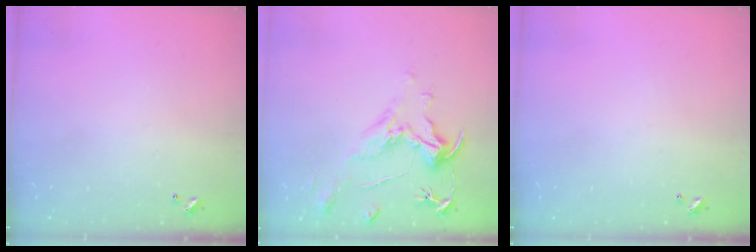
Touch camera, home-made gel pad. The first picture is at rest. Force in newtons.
{"total": 2.2, "press": 1.7, "slide": 1.4}
{"total": 0.0}